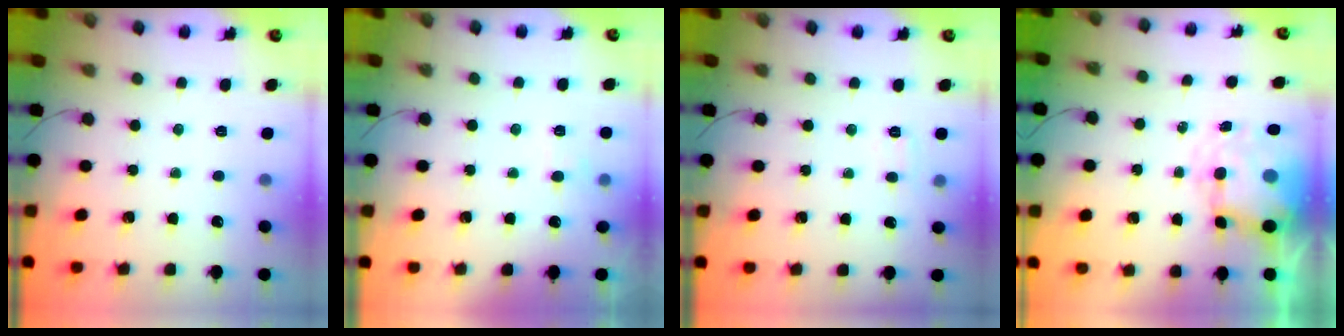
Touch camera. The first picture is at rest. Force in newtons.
{"total": 3.3, "press": 2.9, "slide": 1.5}
{"total": 6.3, "press": 6.2, "slide": 1.1}
{"total": 7.8, "press": 7.6, "slide": 1.7}